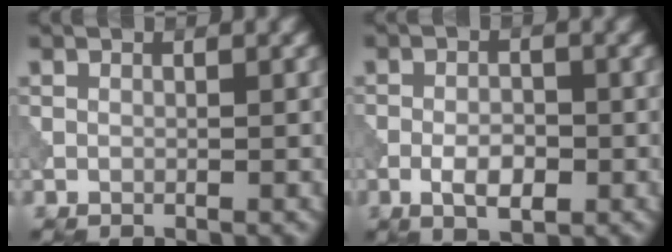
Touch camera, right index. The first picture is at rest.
{"total": 3.2, "force": [-1.3, 1.4, 2.5], "torque": [-0.035, 0.002, -0.022]}